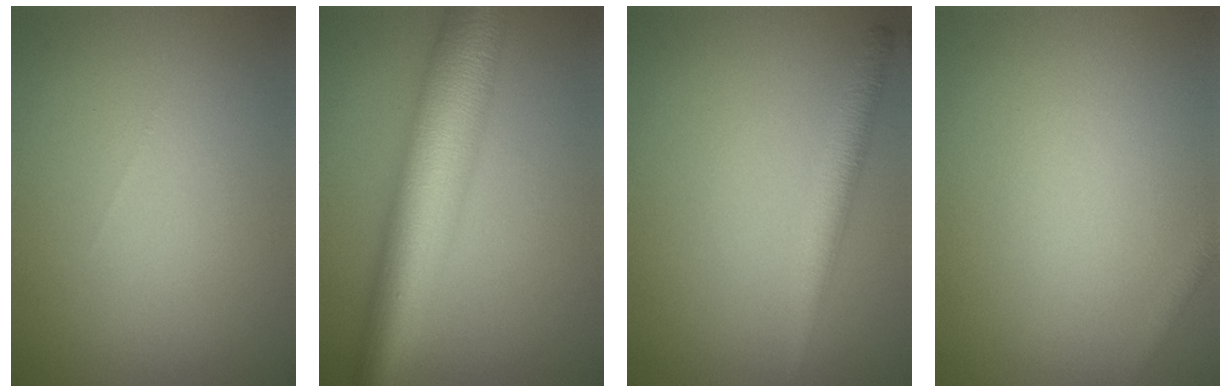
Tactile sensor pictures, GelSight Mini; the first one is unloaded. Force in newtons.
{"total": 11.3, "press": 11.3, "slide": 0.1}
{"total": 2.8, "press": 2.8, "slide": 0.2}
{"total": 0.8, "press": 0.8, "slide": 0.1}